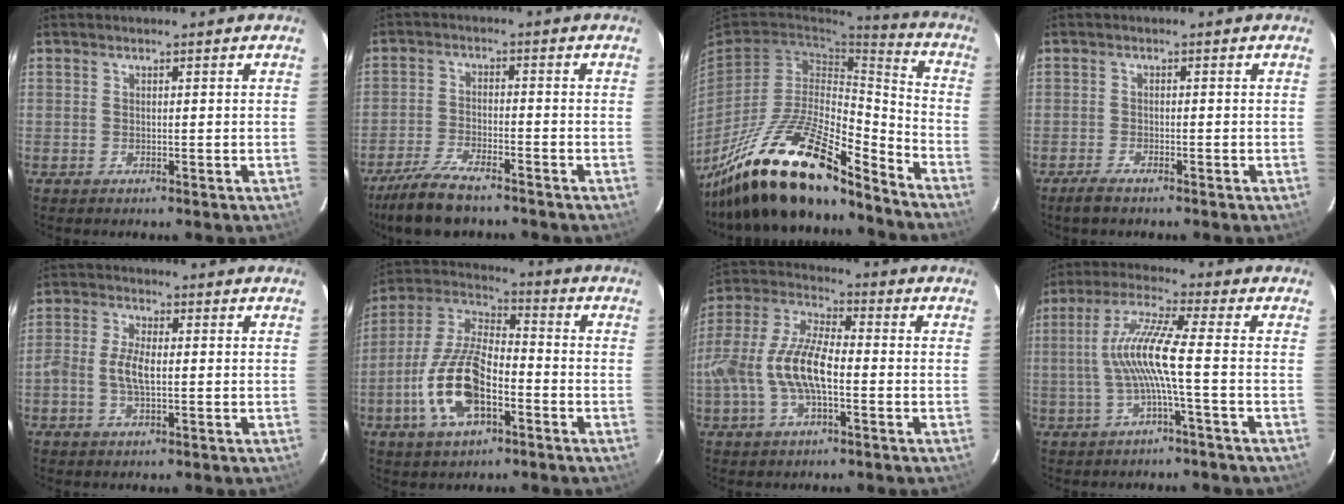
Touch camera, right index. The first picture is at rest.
{"total": 10.4, "force": [-8.5, 2.6, 5.3], "torque": [-0.133, -0.021, -0.155]}
{"total": 24.5, "force": [-18.2, 6.9, 14.9], "torque": [-0.274, -0.022, -0.313]}
{"total": 2.7, "force": [-2.2, 0.6, 1.5], "torque": [-0.044, -0.004, -0.044]}
{"total": 4.9, "force": [-0.6, 2.0, 4.4], "torque": [-0.093, 0.006, -0.015]}
{"total": 15.3, "force": [-5.6, 6.5, 12.7], "torque": [-0.271, -0.002, -0.108]}
{"total": 13.9, "force": [-3.0, 5.4, 12.4], "torque": [-0.261, 0.004, -0.059]}
{"total": 9.5, "force": [-1.5, -0.6, 9.4], "torque": [-0.192, 0.006, -0.025]}